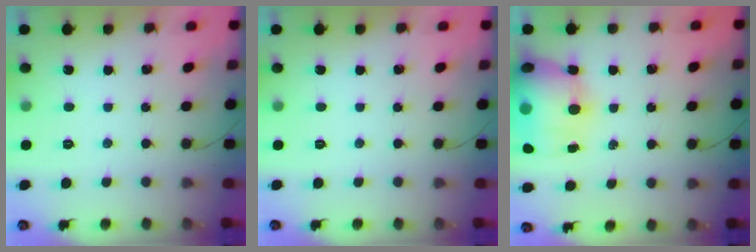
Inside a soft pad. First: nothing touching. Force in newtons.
{"total": 0.0}
{"total": 19.6, "press": 17.7, "slide": 8.5}